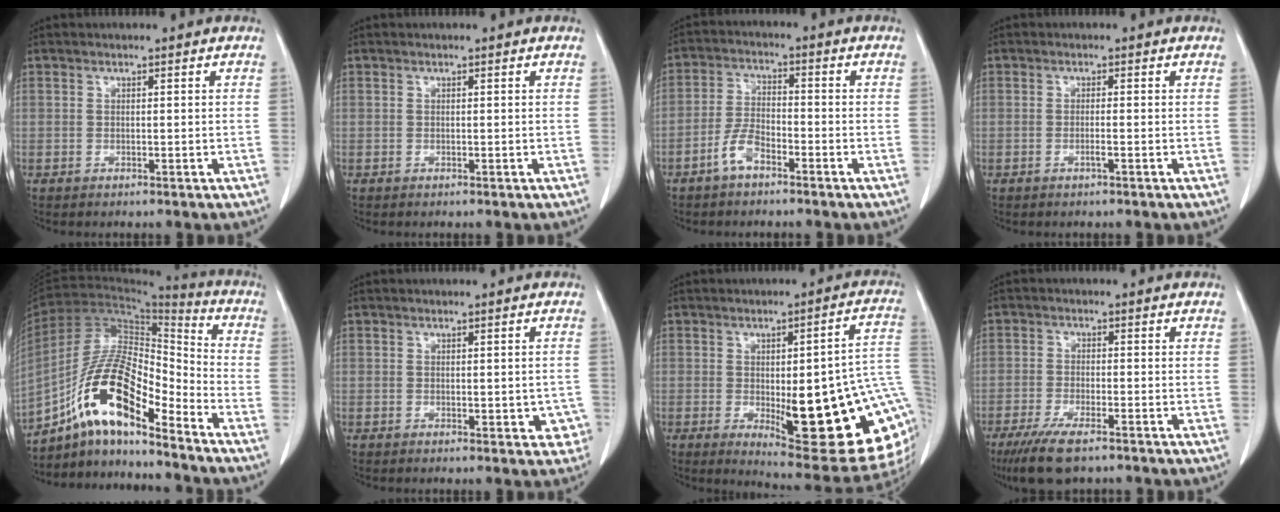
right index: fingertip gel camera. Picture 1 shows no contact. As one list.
[{"total": 0.0}, {"total": 4.8, "force": [-3.1, 1.7, 3.2], "torque": [-0.073, 0.006, -0.061]}, {"total": 1.2, "force": [-0.5, -0.2, 1.0], "torque": [-0.020, 0.000, -0.009]}, {"total": 15.6, "force": [-9.6, 3.7, 11.8], "torque": [-0.225, 0.025, -0.168]}, {"total": 3.6, "force": [-0.8, 1.8, 3.0], "torque": [-0.017, 0.006, -0.004]}, {"total": 24.0, "force": [-2.6, 5.3, 23.3], "torque": [-0.224, 0.002, -0.019]}, {"total": 7.3, "force": [-5.1, 1.4, 5.0], "torque": [-0.093, -0.018, -0.085]}]